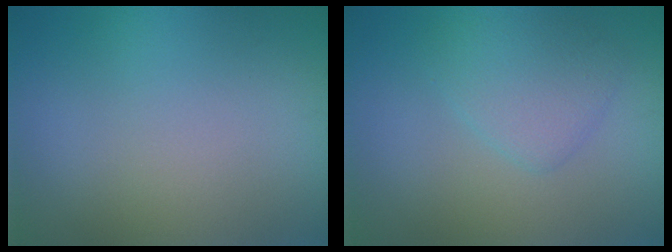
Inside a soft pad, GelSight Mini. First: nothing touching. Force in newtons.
{"total": 2.6, "press": 2.6, "slide": 0.2}